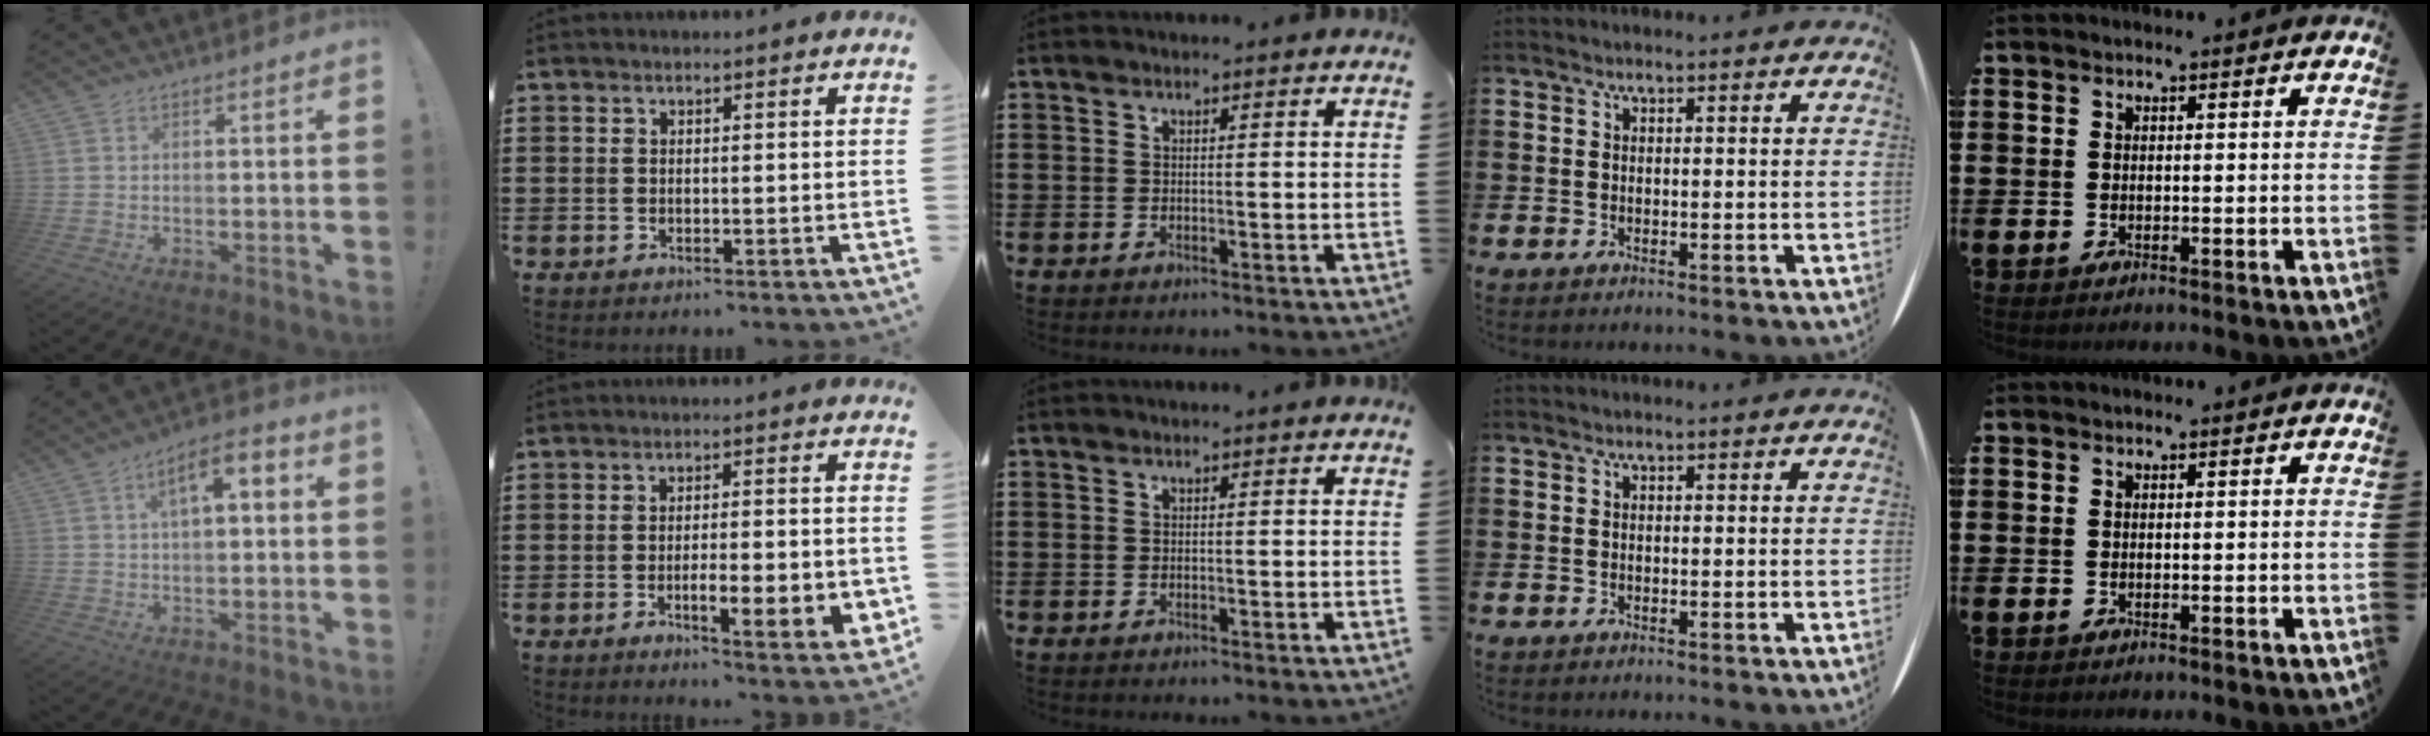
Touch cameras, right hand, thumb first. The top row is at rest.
{"thumb": {"total": 7.5, "force": [1.8, 2.9, 6.7], "torque": [-0.092, -0.006, 0.025]}, "index": {"total": 6.7, "force": [-1.9, 1.5, 6.2], "torque": [-0.092, -0.007, -0.032]}}